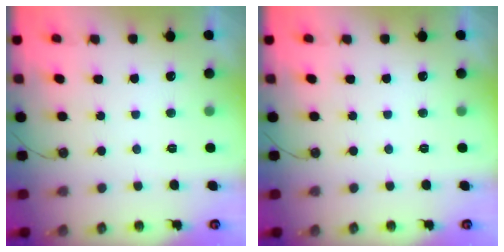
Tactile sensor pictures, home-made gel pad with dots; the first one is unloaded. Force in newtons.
{"total": 0.0}